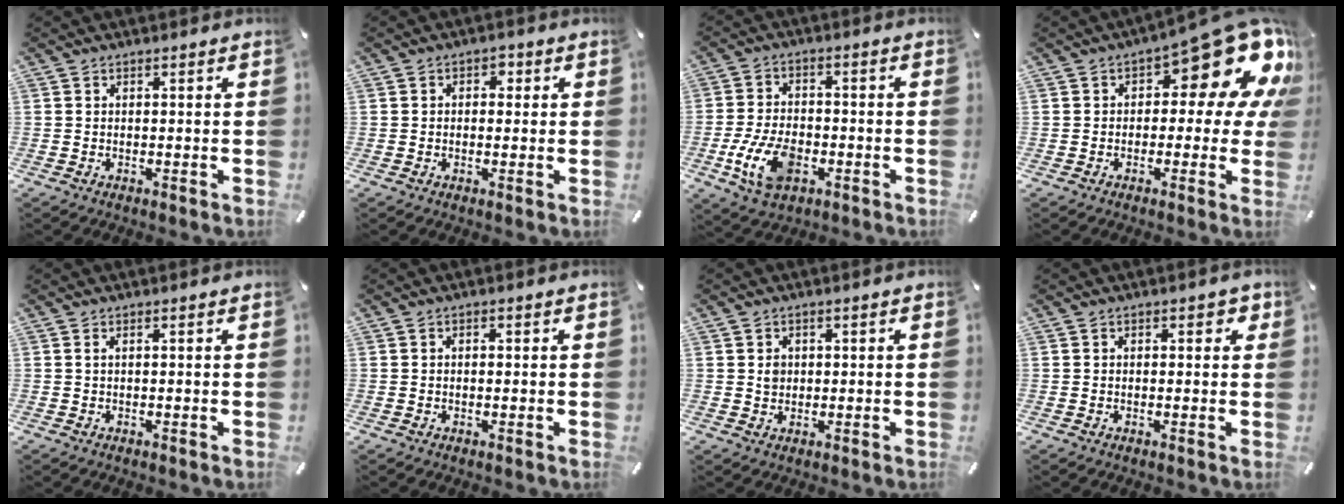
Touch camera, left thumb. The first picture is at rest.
{"total": 2.2, "force": [0.0, 1.8, 1.3], "torque": [-0.011, 0.003, -0.007]}
{"total": 11.1, "force": [-4.0, 6.7, 7.9], "torque": [-0.171, 0.006, -0.068]}
{"total": 17.9, "force": [8.3, 7.7, 13.8], "torque": [-0.175, -0.059, 0.134]}
{"total": 0.7, "force": [0.1, 0.1, 0.7], "torque": [-0.014, 0.000, 0.002]}
{"total": 0.7, "force": [-0.1, 0.5, 0.5], "torque": [-0.010, 0.002, -0.003]}
{"total": 2.0, "force": [0.3, 1.9, 0.5], "torque": [-0.006, 0.003, 0.002]}
{"total": 1.8, "force": [0.4, 1.2, 1.3], "torque": [-0.011, 0.001, 0.002]}